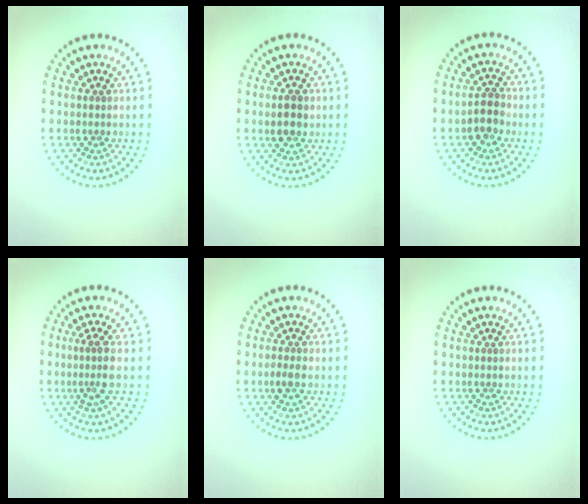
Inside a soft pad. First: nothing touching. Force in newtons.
{"total": 2.2, "press": 2.2, "slide": 0.1}
{"total": 2.0, "press": 1.9, "slide": 0.7}
{"total": 2.5, "press": 2.0, "slide": 1.5}
{"total": 1.5, "press": 1.5, "slide": 0.3}
{"total": 0.0}